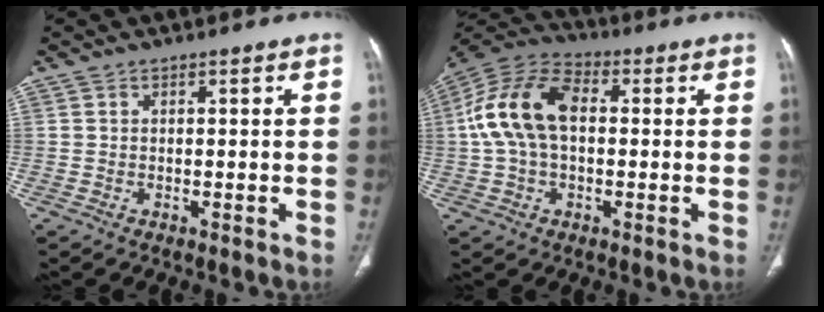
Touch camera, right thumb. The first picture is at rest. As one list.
[{"total": 14.7, "force": [1.3, 9.0, 11.5], "torque": [-0.228, 0.036, 0.015]}]